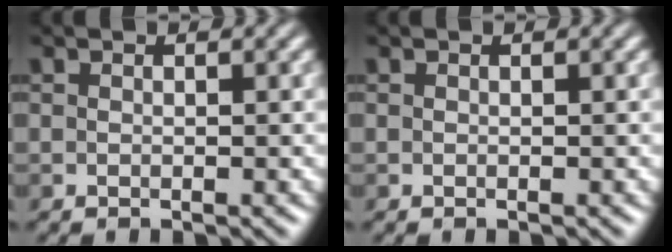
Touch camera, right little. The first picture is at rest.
{"total": 0.0}